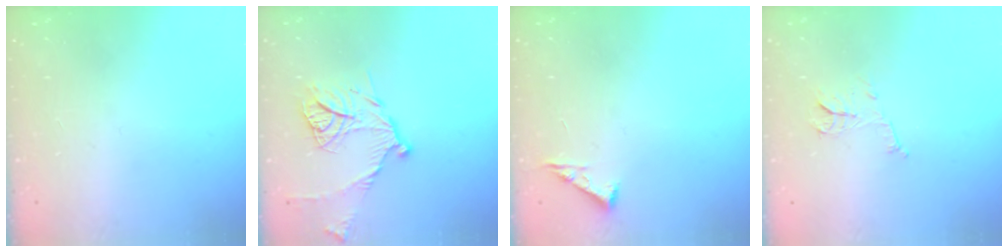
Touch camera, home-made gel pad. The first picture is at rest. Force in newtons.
{"total": 12.4, "press": 12.4, "slide": 1.0}
{"total": 5.3, "press": 5.2, "slide": 0.7}
{"total": 6.0, "press": 6.0, "slide": 0.5}